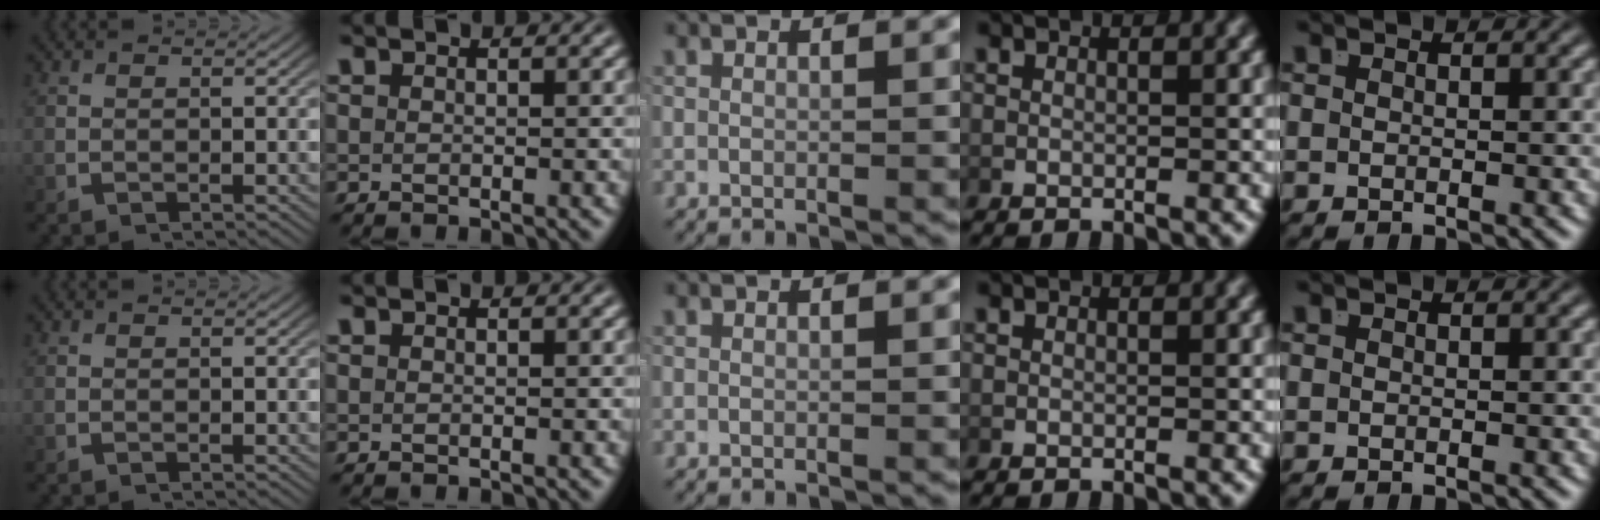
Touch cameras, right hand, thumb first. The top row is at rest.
{}